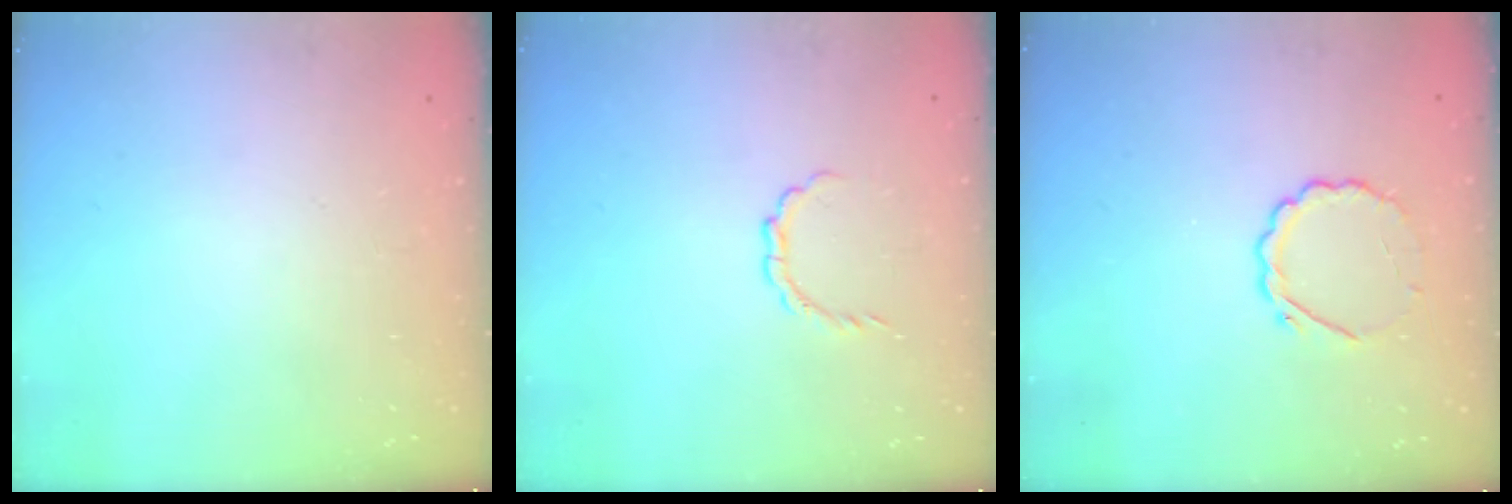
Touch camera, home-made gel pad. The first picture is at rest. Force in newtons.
{"total": 3.1, "press": 3.0, "slide": 0.3}
{"total": 5.2, "press": 5.0, "slide": 1.4}